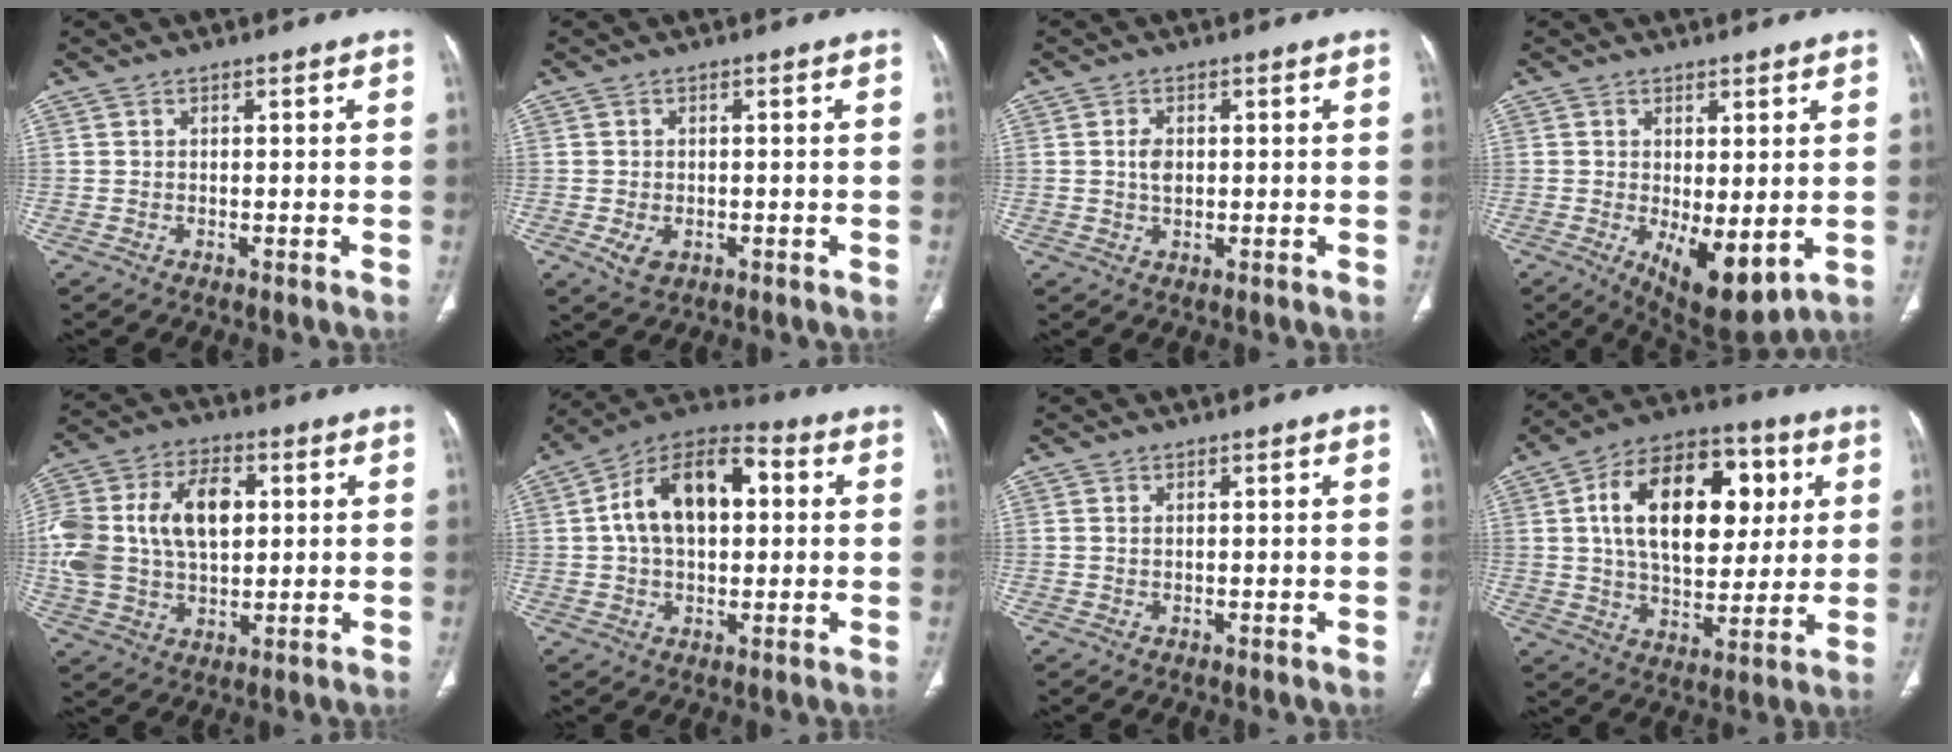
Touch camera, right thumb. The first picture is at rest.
{"total": 3.2, "force": [-1.1, 2.2, 2.2], "torque": [-0.040, -0.001, -0.009]}
{"total": 2.9, "force": [0.2, 1.8, 2.2], "torque": [-0.038, 0.001, 0.005]}
{"total": 9.7, "force": [-1.7, 4.0, 8.6], "torque": [-0.125, -0.025, -0.009]}
{"total": 21.5, "force": [3.3, 13.9, 16.0], "torque": [-0.335, 0.018, 0.064]}
{"total": 16.2, "force": [2.7, 9.6, 12.7], "torque": [-0.198, 0.029, 0.037]}
{"total": 0.8, "force": [0.2, 0.4, 0.6], "torque": [-0.018, 0.003, 0.008]}
{"total": 23.0, "force": [5.3, 13.8, 17.6], "torque": [-0.253, 0.003, 0.082]}